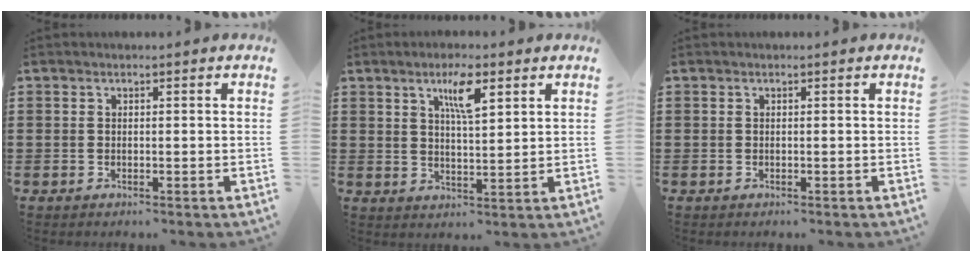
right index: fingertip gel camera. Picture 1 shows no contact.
{"total": 5.5, "force": [3.1, 1.2, 4.4], "torque": [-0.080, 0.002, 0.047]}
{"total": 0.0}